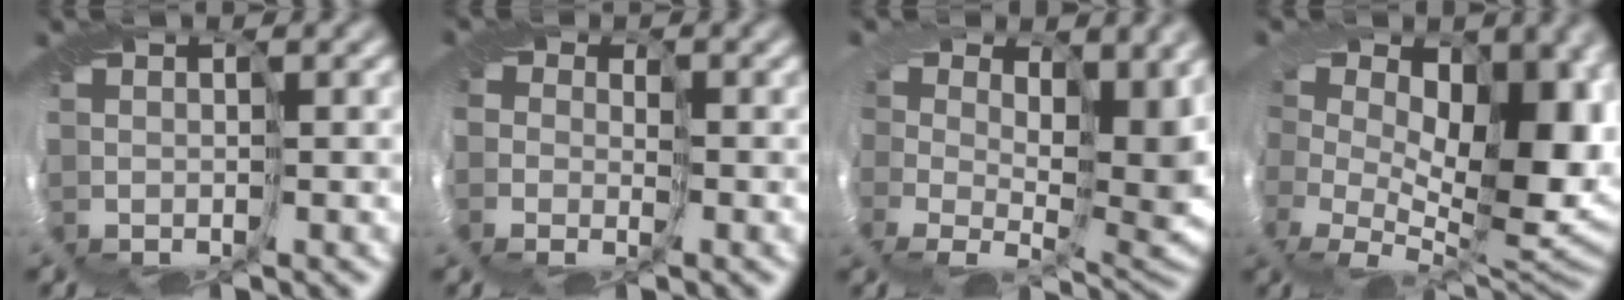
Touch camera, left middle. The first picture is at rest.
{"total": 1.8, "force": [-1.0, 1.6, -0.1], "torque": [0.011, -0.015, -0.022]}
{"total": 6.5, "force": [2.5, 3.6, 4.9], "torque": [-0.055, -0.038, 0.046]}
{"total": 10.9, "force": [1.2, 7.0, 8.2], "torque": [-0.092, -0.043, 0.027]}